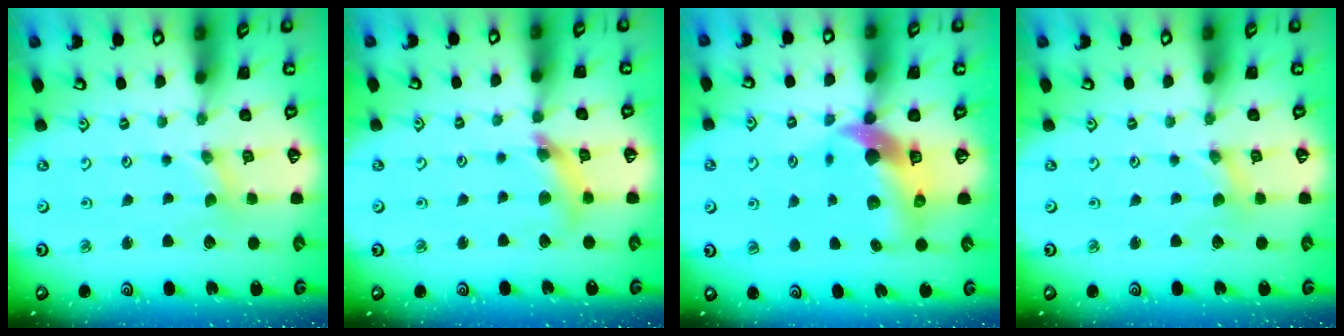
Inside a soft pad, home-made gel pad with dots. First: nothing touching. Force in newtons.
{"total": 10.4, "press": 10.4, "slide": 1.2}
{"total": 11.7, "press": 11.6, "slide": 1.7}
{"total": 0.0}